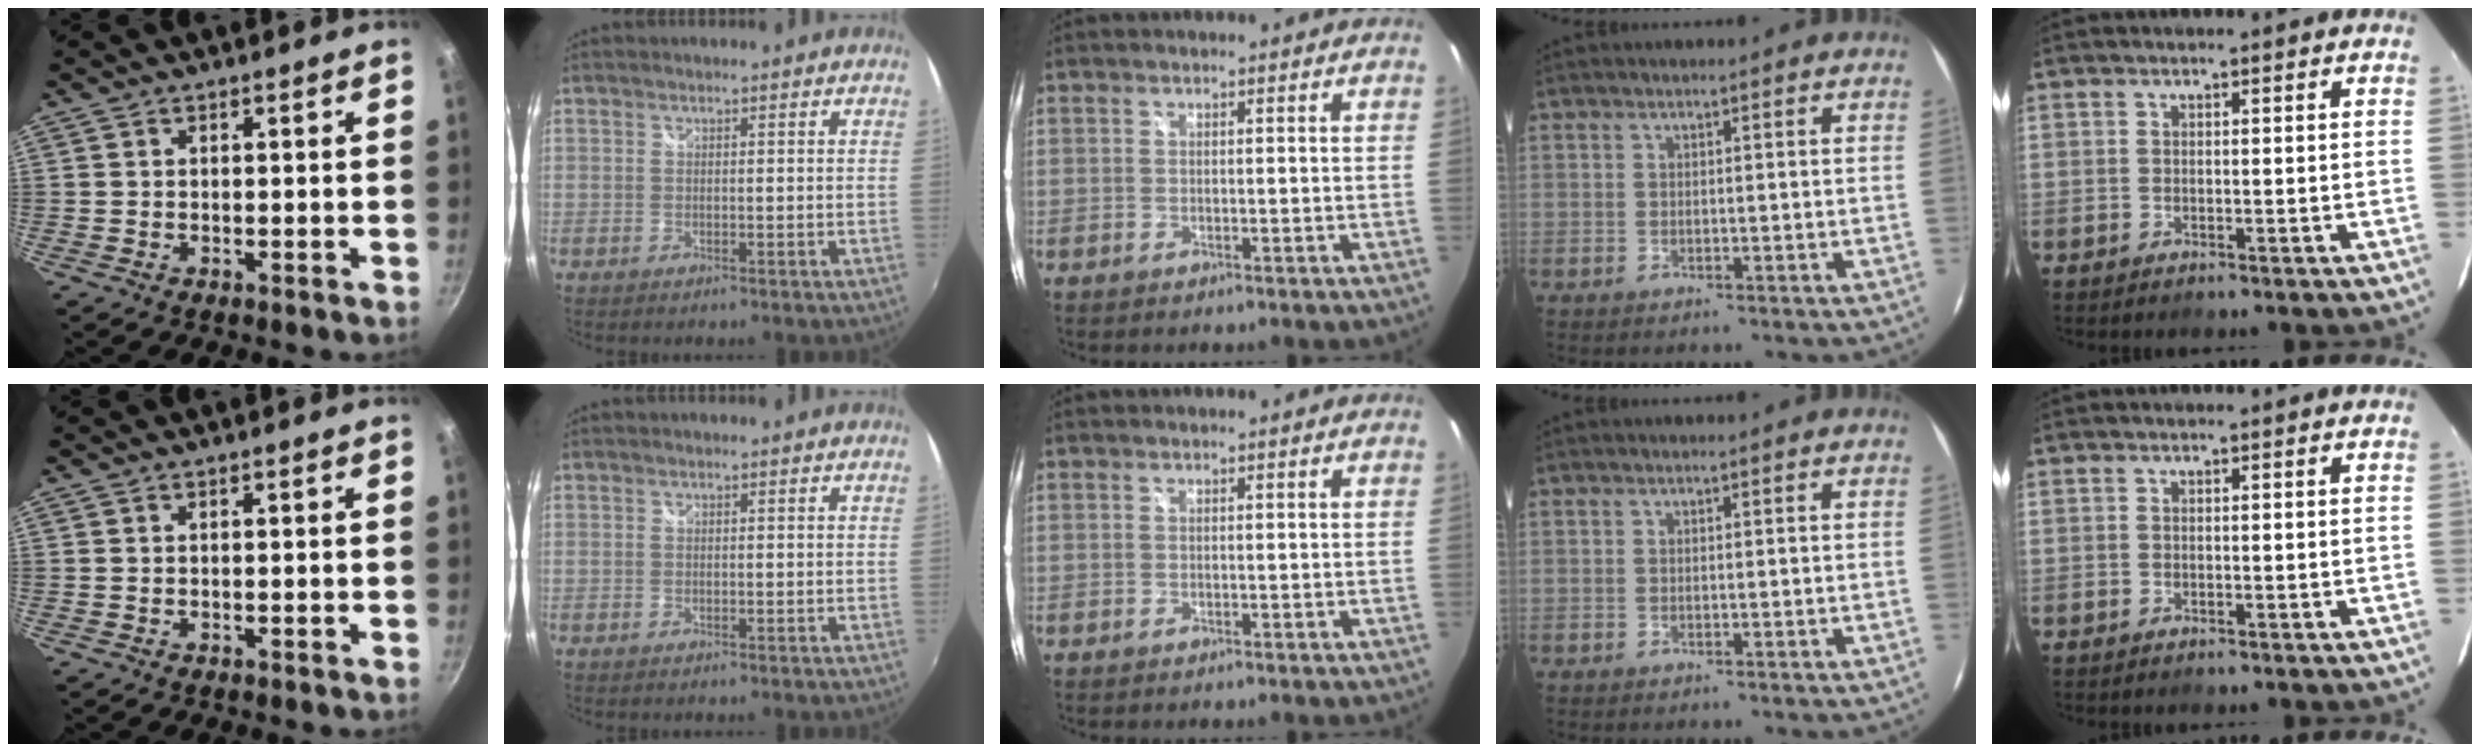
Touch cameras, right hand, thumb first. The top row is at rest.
{}